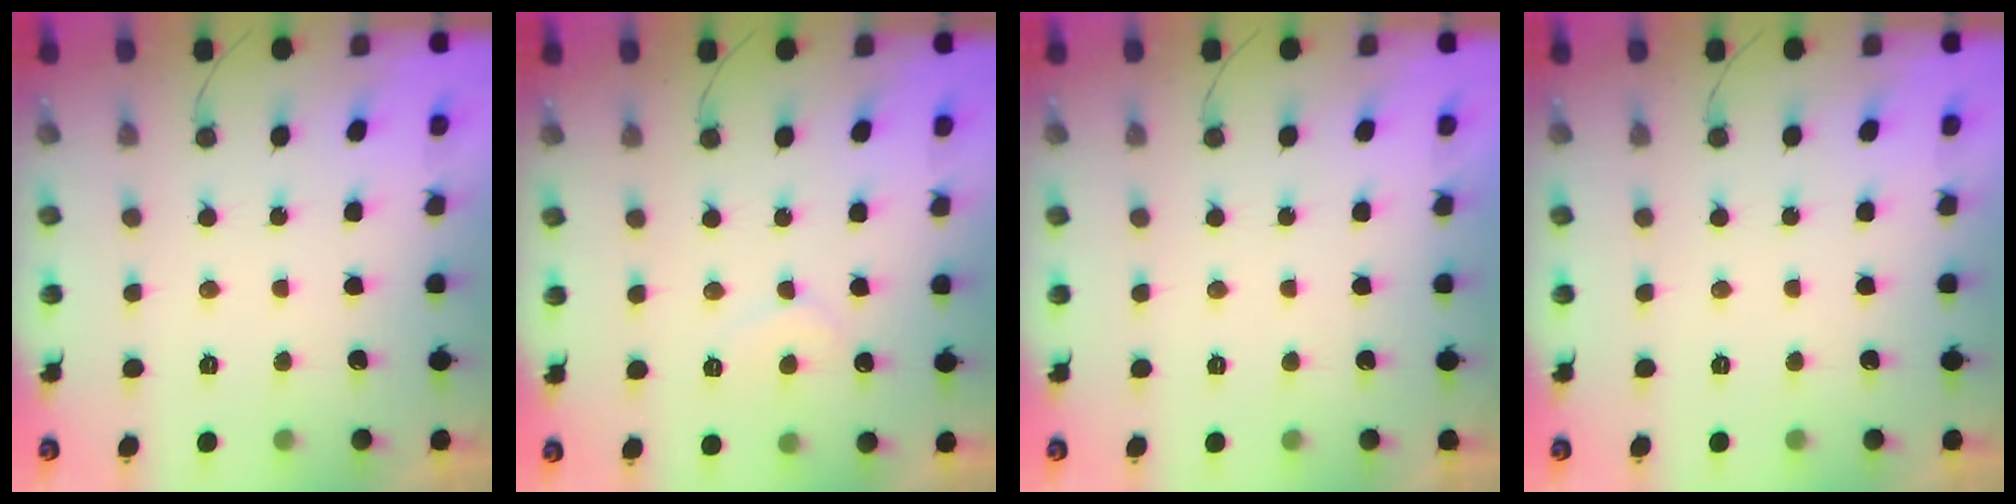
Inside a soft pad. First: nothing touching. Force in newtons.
{"total": 6.1, "press": 6.1, "slide": 0.3}
{"total": 1.8, "press": 1.8, "slide": 0.0}
{"total": 0.0}